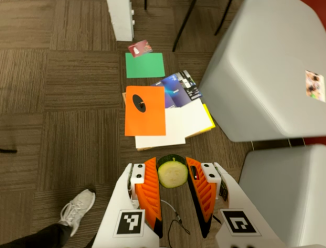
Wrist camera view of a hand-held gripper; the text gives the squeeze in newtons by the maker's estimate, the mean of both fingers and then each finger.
{"total": 8.7, "left": 8.7, "right": 8.8}